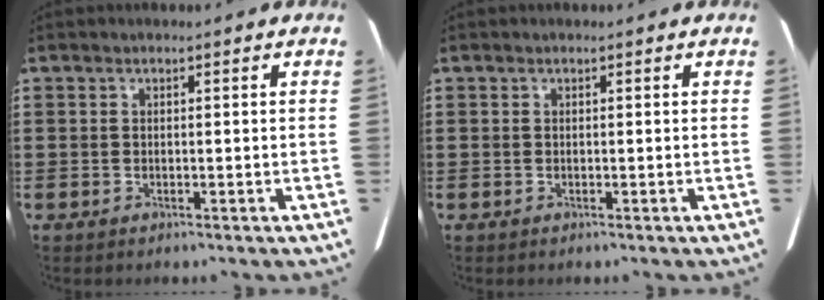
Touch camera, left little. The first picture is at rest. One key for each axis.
{"total": 0.0}